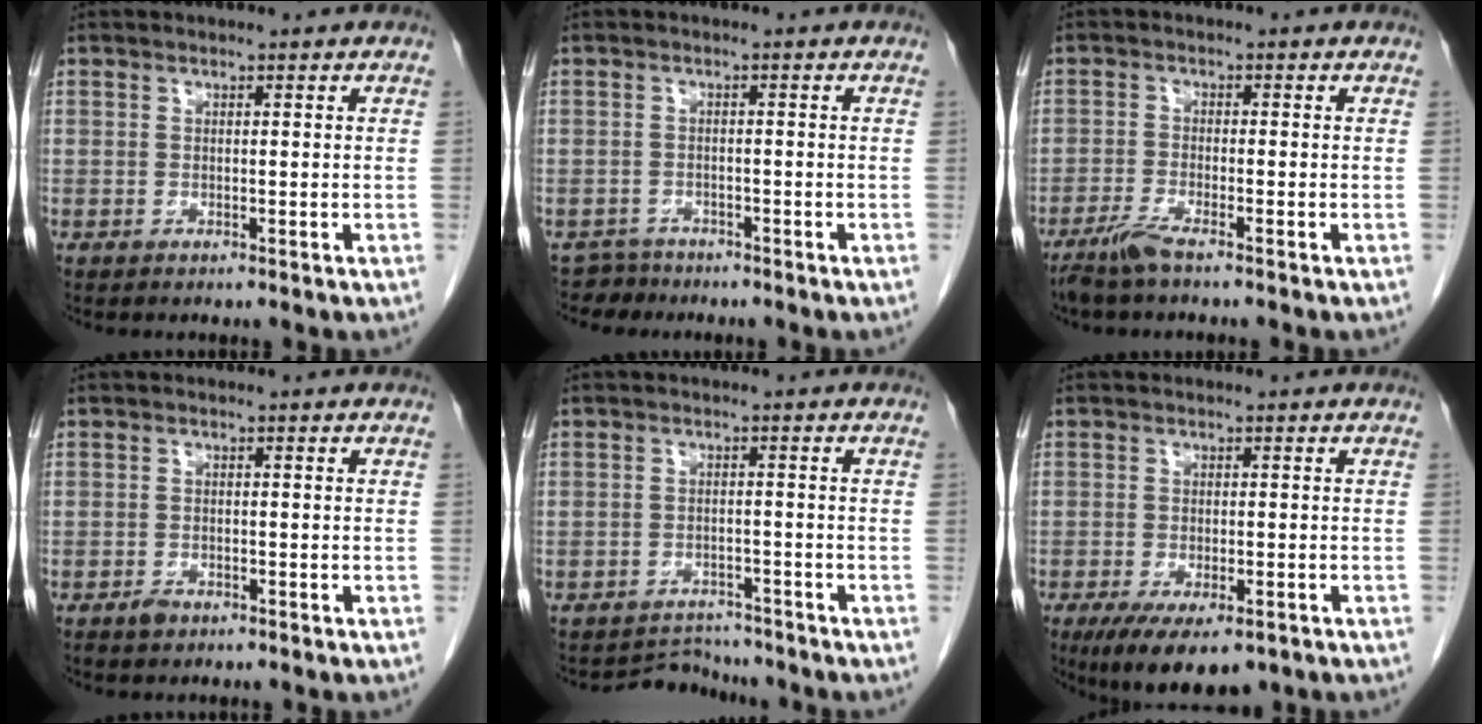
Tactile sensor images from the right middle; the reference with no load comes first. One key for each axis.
{"total": 2.4, "fx": -2.0, "fy": 0.8, "fz": -1.0, "tx": 0.013, "ty": -0.003, "tz": -0.036}
{"total": 3.3, "fx": -2.6, "fy": -0.1, "fz": 1.9, "tx": -0.049, "ty": -0.009, "tz": -0.057}
{"total": 1.4, "fx": -1.1, "fy": 0.7, "fz": 0.5, "tx": -0.012, "ty": 0.001, "tz": -0.016}
{"total": 3.9, "fx": -3.6, "fy": 0.6, "fz": -1.3, "tx": 0.020, "ty": 0.006, "tz": -0.053}
{"total": 9.1, "fx": -6.0, "fy": 3.3, "fz": 6.0, "tx": -0.096, "ty": -0.017, "tz": -0.089}